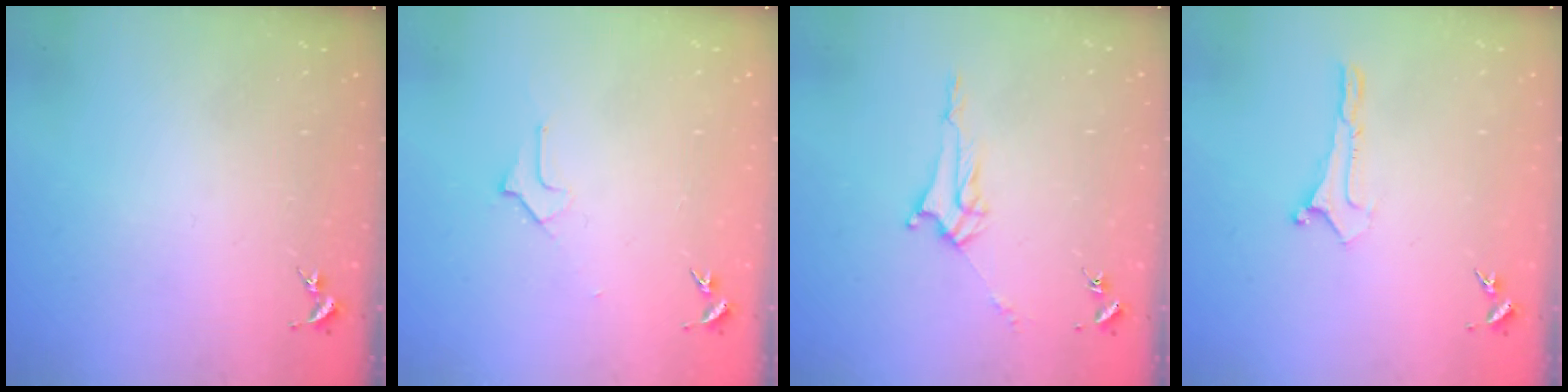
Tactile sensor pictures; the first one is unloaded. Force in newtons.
{"total": 1.6, "press": 1.6, "slide": 0.1}
{"total": 3.0, "press": 3.0, "slide": 0.3}
{"total": 0.0}